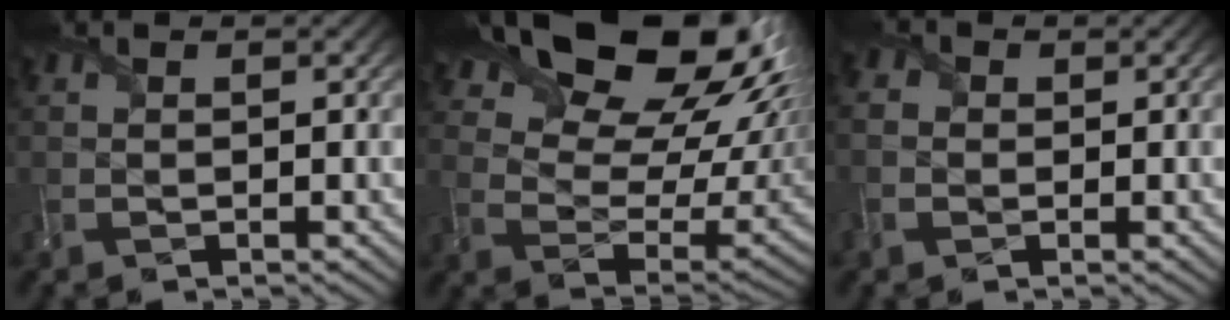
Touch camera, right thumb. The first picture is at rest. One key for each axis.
{"total": 19.8, "fx": 12.0, "fy": 10.2, "fz": 11.9, "tx": -0.220, "ty": 0.031, "tz": 0.187}
{"total": 3.0, "fx": -0.7, "fy": 2.6, "fz": 1.3, "tx": -0.049, "ty": -0.002, "tz": -0.018}